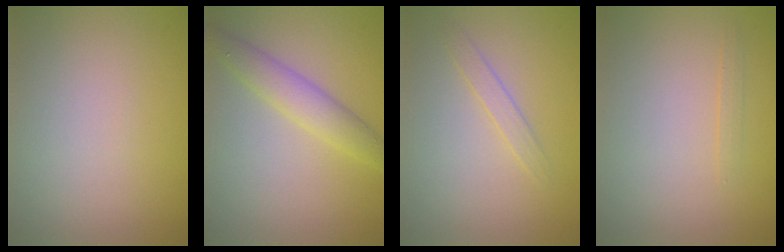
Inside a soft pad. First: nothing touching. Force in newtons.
{"total": 3.0, "press": 3.0, "slide": 0.1}
{"total": 1.2, "press": 1.2, "slide": 0.0}
{"total": 0.6, "press": 0.6, "slide": 0.1}